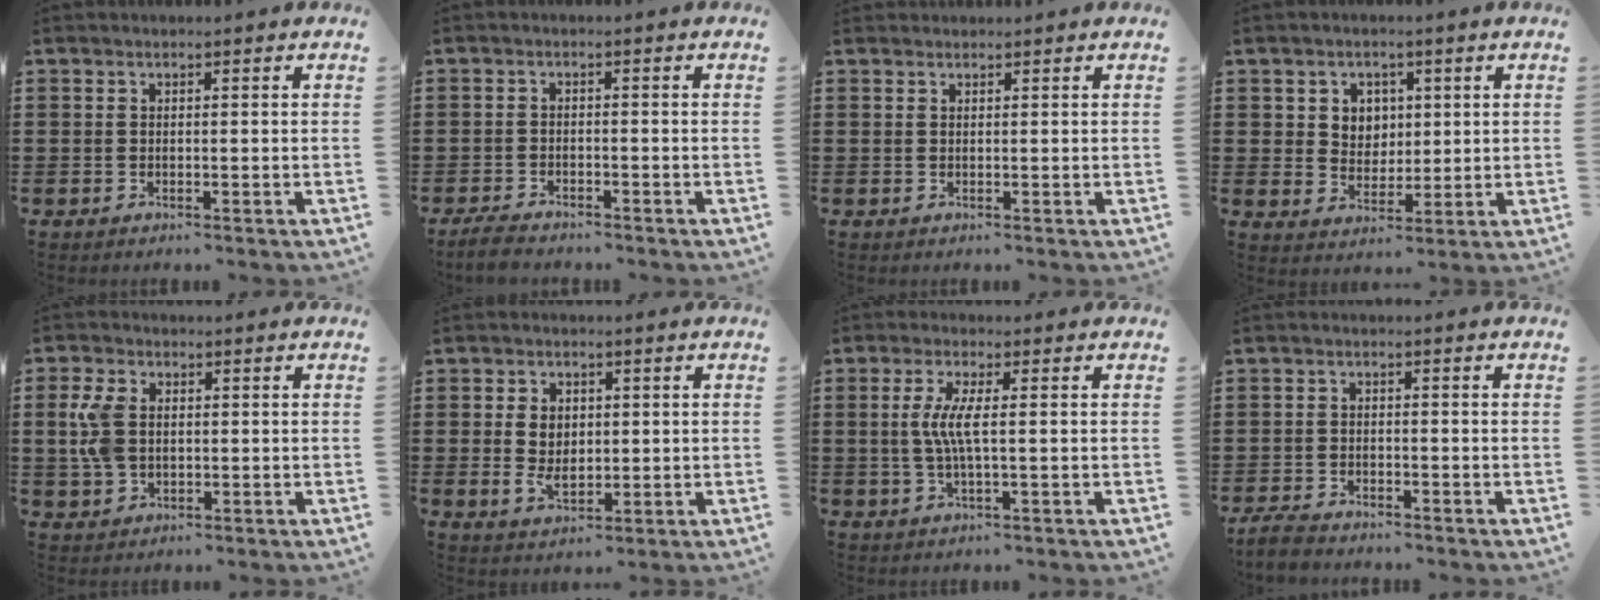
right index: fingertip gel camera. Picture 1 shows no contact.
{"total": 2.5, "force": [-2.4, 0.3, 0.6], "torque": [-0.022, -0.002, -0.050]}
{"total": 0.6, "force": [0.5, 0.1, -0.1], "torque": [0.003, 0.002, 0.010]}
{"total": 4.2, "force": [1.5, 3.9, 0.8], "torque": [-0.027, 0.011, 0.024]}
{"total": 5.9, "force": [0.6, 3.9, 4.4], "torque": [-0.123, 0.004, 0.002]}
{"total": 4.7, "force": [0.3, 3.3, 3.3], "torque": [-0.070, 0.007, 0.000]}
{"total": 4.7, "force": [0.1, 0.4, 4.7], "torque": [-0.109, -0.012, -0.009]}
{"total": 2.8, "force": [-2.7, 0.4, 0.7], "torque": [-0.022, -0.001, -0.057]}